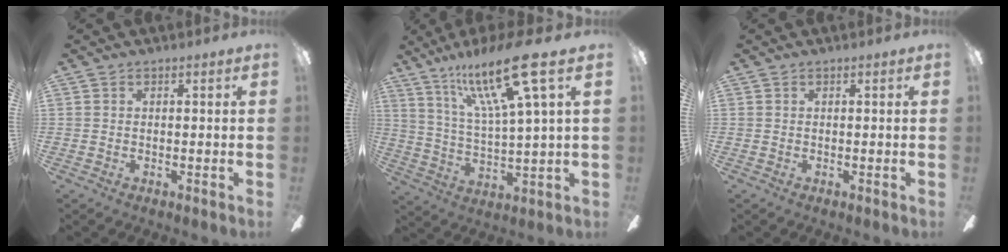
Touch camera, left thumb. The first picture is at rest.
{"total": 19.2, "force": [11.3, 3.4, 15.1], "torque": [-0.286, -0.049, 0.173]}
{"total": 0.0}